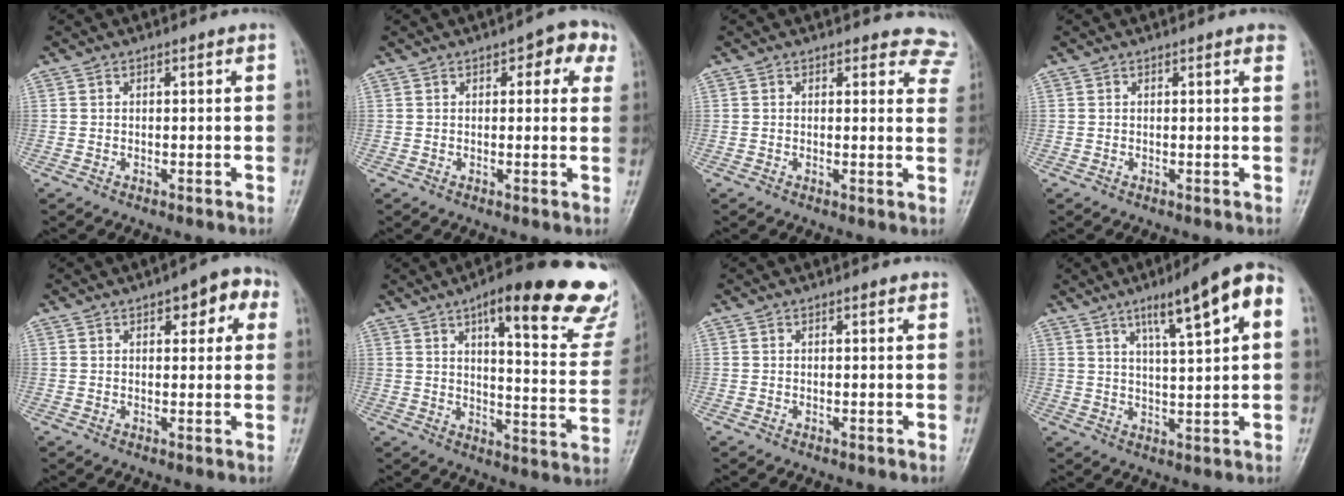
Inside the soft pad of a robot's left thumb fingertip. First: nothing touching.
{"total": 5.8, "force": [2.6, 2.9, 4.4], "torque": [-0.018, 0.000, 0.019]}
{"total": 7.1, "force": [6.5, 3.0, 0.0], "torque": [0.057, -0.031, 0.034]}
{"total": 1.6, "force": [1.1, 0.4, 1.0], "torque": [-0.009, 0.001, 0.009]}
{"total": 6.8, "force": [3.0, 3.3, 5.1], "torque": [-0.032, 0.001, 0.028]}
{"total": 25.4, "force": [15.7, 6.6, 18.8], "torque": [-0.211, -0.058, 0.198]}
{"total": 0.8, "force": [0.6, 0.2, 0.4], "torque": [-0.007, -0.002, 0.006]}
{"total": 12.4, "force": [5.2, 2.2, 11.1], "torque": [-0.157, 0.000, 0.075]}